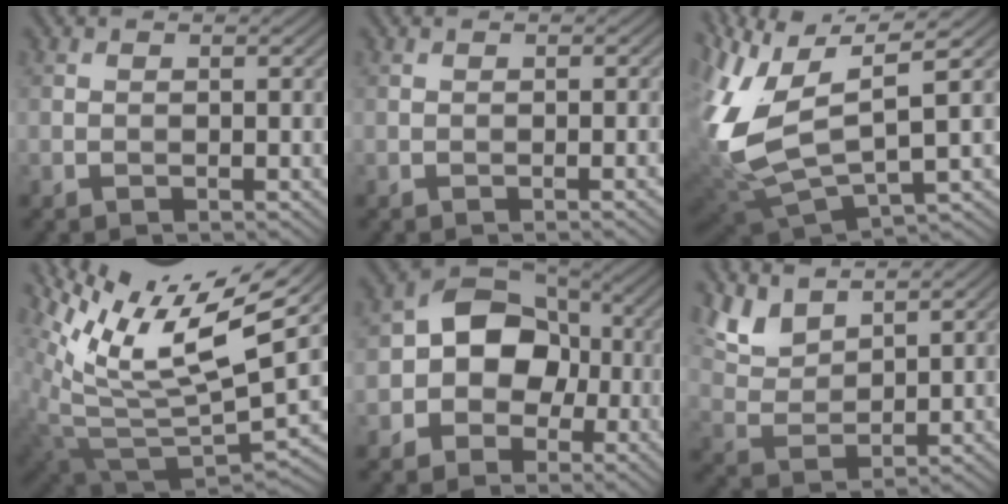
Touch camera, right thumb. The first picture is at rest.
{"total": 0.6, "force": [-0.2, 0.1, 0.5], "torque": [-0.008, 0.001, -0.003]}
{"total": 13.7, "force": [3.1, 5.8, 12.0], "torque": [-0.295, -0.003, 0.073]}
{"total": 14.4, "force": [7.7, 5.0, 11.1], "torque": [-0.238, 0.010, 0.147]}
{"total": 8.3, "force": [-1.5, 6.5, 4.8], "torque": [-0.071, 0.007, -0.053]}
{"total": 5.7, "force": [4.5, 2.1, 2.6], "torque": [-0.072, -0.001, 0.096]}